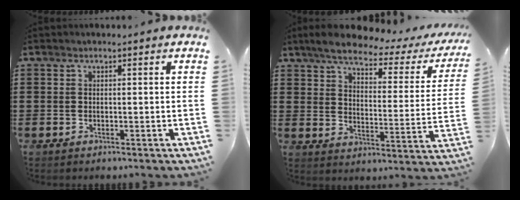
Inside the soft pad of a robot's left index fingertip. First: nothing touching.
{"total": 5.9, "force": [4.7, 1.2, 3.3], "torque": [-0.086, -0.022, 0.077]}